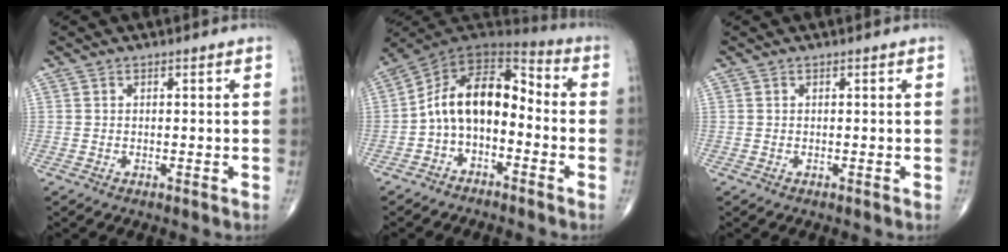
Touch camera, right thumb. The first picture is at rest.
{"total": 13.0, "force": [-2.6, 8.0, 9.9], "torque": [-0.144, 0.075, -0.059]}
{"total": 0.0}